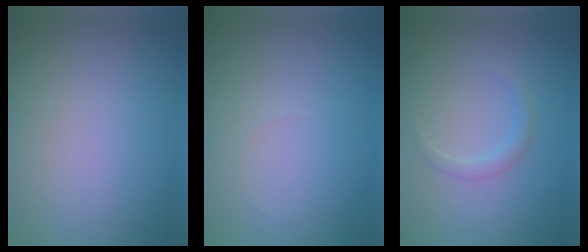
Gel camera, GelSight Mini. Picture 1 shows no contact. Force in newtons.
{"total": 0.0}
{"total": 1.2, "press": 1.1, "slide": 0.2}